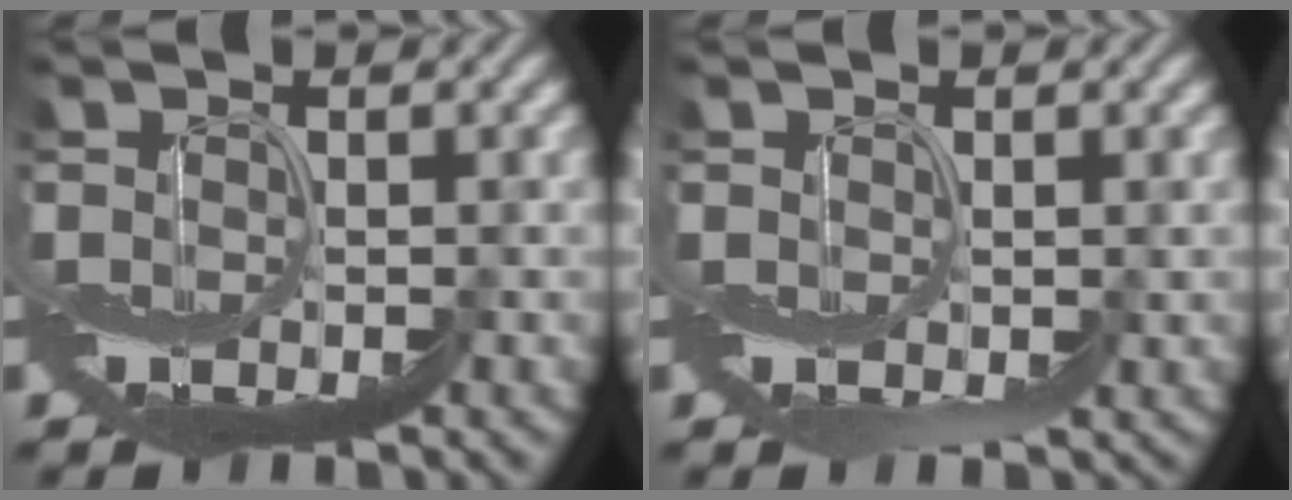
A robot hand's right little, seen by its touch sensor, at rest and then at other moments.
{"total": 1.0, "force": [0.1, 0.8, 0.6], "torque": [-0.005, -0.003, 0.003]}